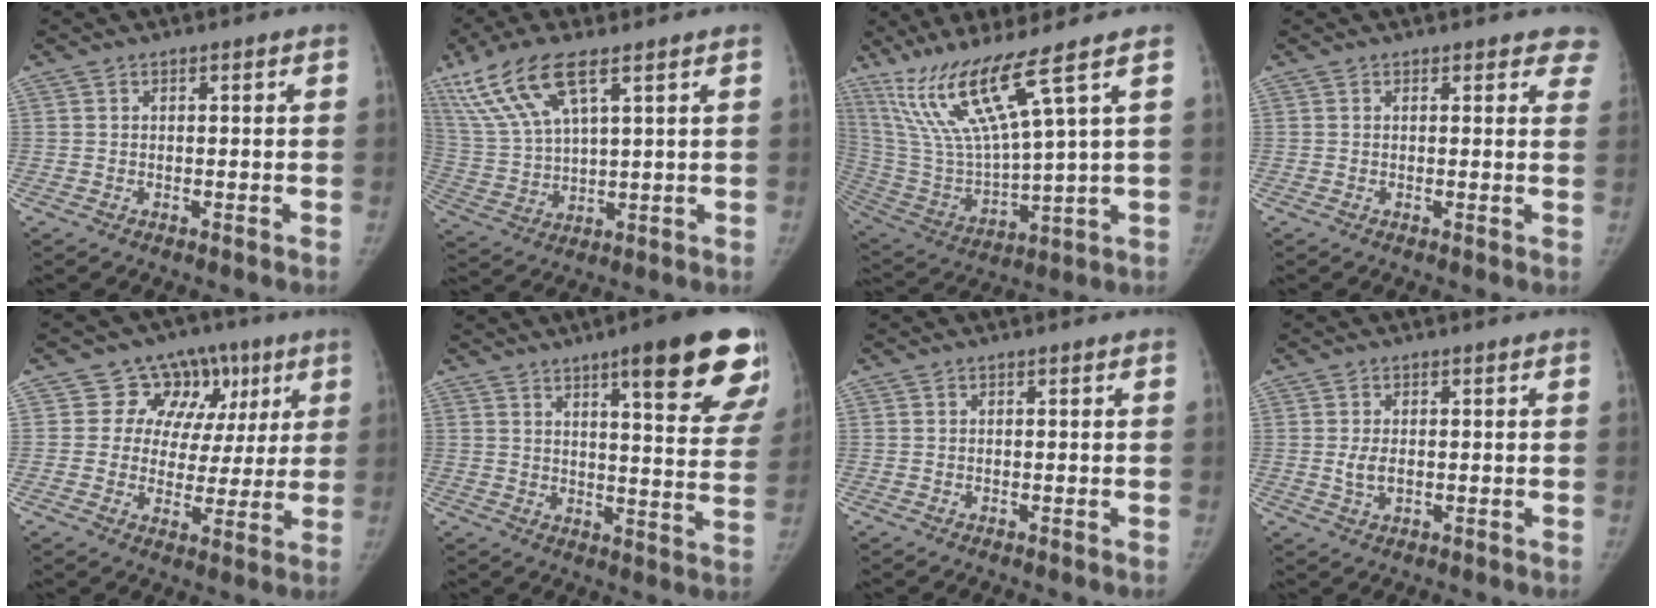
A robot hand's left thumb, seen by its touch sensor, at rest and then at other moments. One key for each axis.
{"total": 13.2, "fx": 7.5, "fy": 4.2, "fz": 10.0, "tx": -0.220, "ty": -0.018, "tz": 0.154}
{"total": 16.5, "fx": 9.7, "fy": 0.8, "fz": 13.4, "tx": -0.271, "ty": -0.050, "tz": 0.199}
{"total": 4.2, "fx": 3.7, "fy": 1.9, "fz": 0.8, "tx": 0.031, "ty": -0.016, "tz": 0.018}
{"total": 12.0, "fx": 4.8, "fy": 10.2, "fz": 4.1, "tx": 0.007, "ty": 0.002, "tz": 0.063}
{"total": 22.2, "fx": 12.7, "fy": 4.9, "fz": 17.6, "tx": -0.205, "ty": -0.039, "tz": 0.156}
{"total": 0.0}
{"total": 3.0, "fx": -0.2, "fy": 1.7, "fz": 2.5, "tx": -0.047, "ty": 0.000, "tz": -0.002}